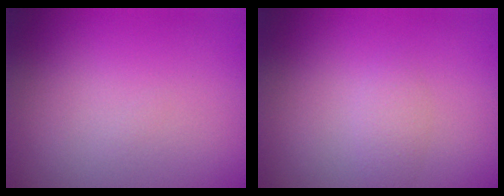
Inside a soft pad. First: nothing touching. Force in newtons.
{"total": 1.2, "press": 1.2, "slide": 0.0}